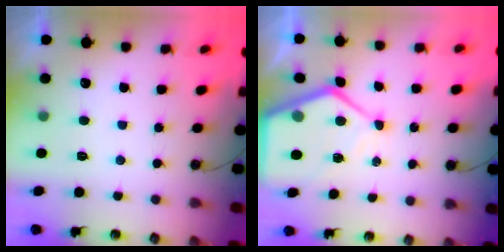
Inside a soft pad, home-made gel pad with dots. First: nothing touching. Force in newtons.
{"total": 11.2, "press": 11.1, "slide": 1.2}